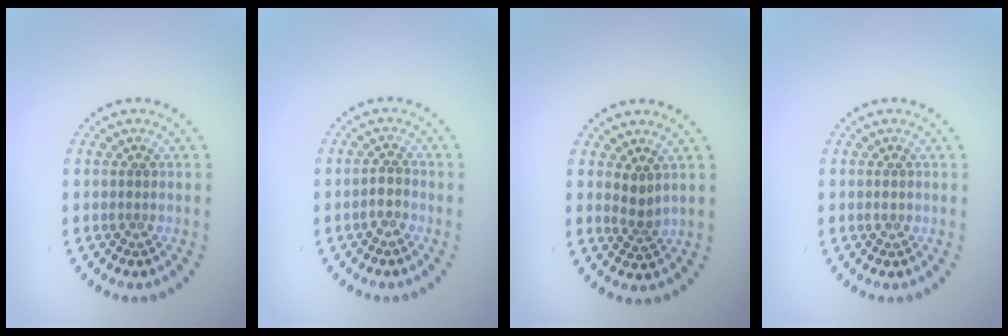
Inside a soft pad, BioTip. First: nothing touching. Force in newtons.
{"total": 1.4, "press": 1.2, "slide": 0.8}
{"total": 1.6, "press": 1.2, "slide": 1.0}
{"total": 0.7, "press": 0.7, "slide": 0.1}